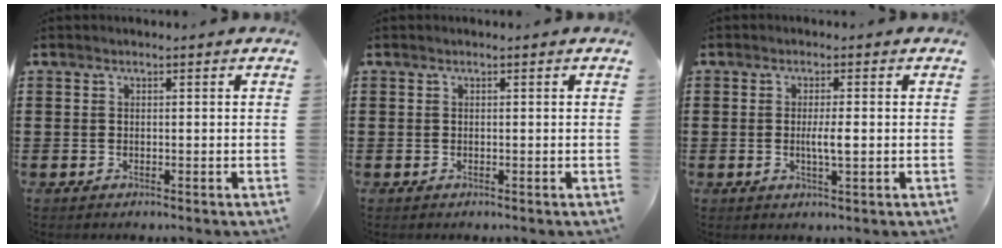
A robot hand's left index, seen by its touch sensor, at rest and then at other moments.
{"total": 0.0}
{"total": 3.1, "force": [-0.1, 0.3, 3.0], "torque": [-0.062, -0.008, -0.005]}